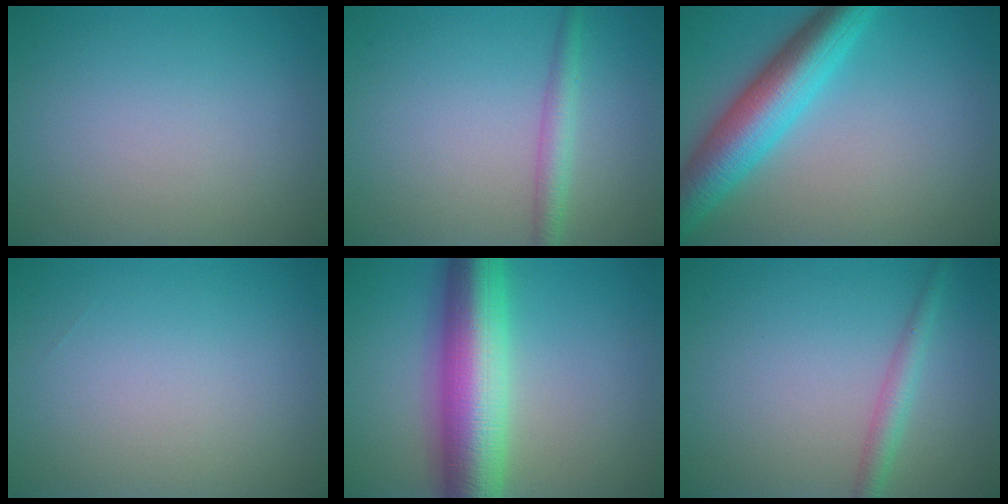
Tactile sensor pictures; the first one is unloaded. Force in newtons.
{"total": 2.3, "press": 2.3, "slide": 0.1}
{"total": 7.5, "press": 7.5, "slide": 0.3}
{"total": 0.0}
{"total": 10.7, "press": 10.7, "slide": 0.1}
{"total": 2.0, "press": 2.0, "slide": 0.0}